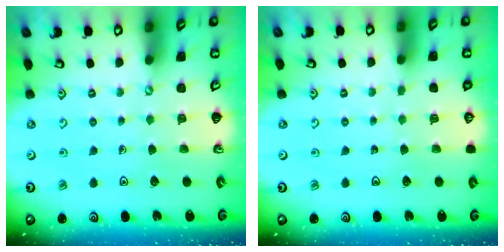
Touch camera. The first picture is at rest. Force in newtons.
{"total": 0.0}